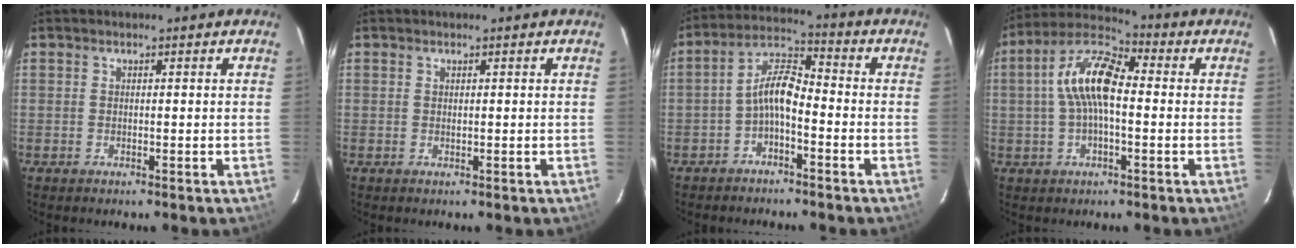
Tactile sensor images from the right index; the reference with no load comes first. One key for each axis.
{"total": 0.0}
{"total": 6.1, "fx": -2.9, "fy": 2.3, "fz": 4.9, "tx": -0.107, "ty": 0.021, "tz": -0.056}
{"total": 11.2, "fx": 0.2, "fy": 4.9, "fz": 10.1, "tx": -0.205, "ty": 0.026, "tz": -0.005}